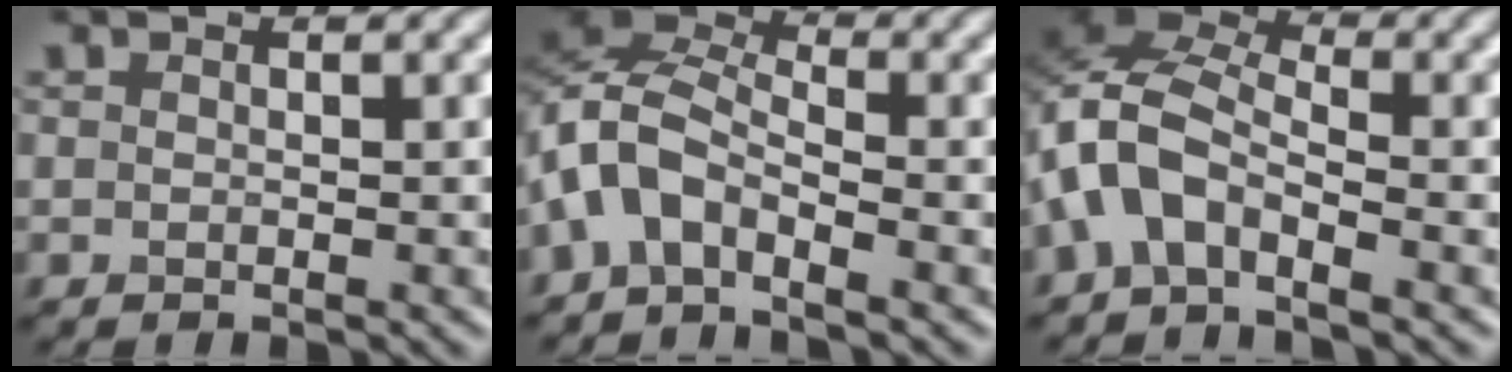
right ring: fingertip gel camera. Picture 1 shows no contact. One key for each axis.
{"total": 5.3, "fx": -2.9, "fy": 2.9, "fz": 3.5, "tx": -0.069, "ty": 0.008, "tz": -0.072}
{"total": 6.2, "fx": -2.6, "fy": 3.3, "fz": 4.5, "tx": -0.096, "ty": 0.013, "tz": -0.065}